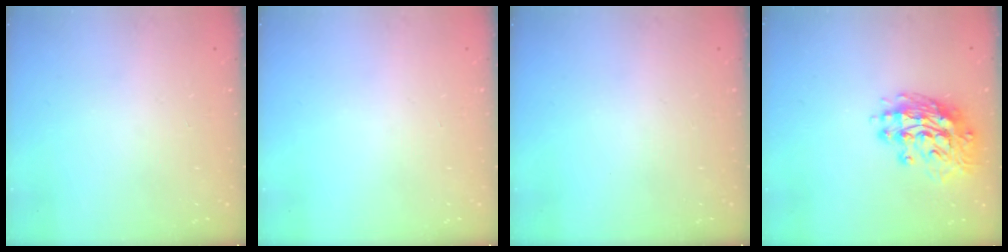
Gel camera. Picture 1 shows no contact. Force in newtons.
{"total": 0.0}
{"total": 0.0}
{"total": 13.6, "press": 13.6, "slide": 1.5}